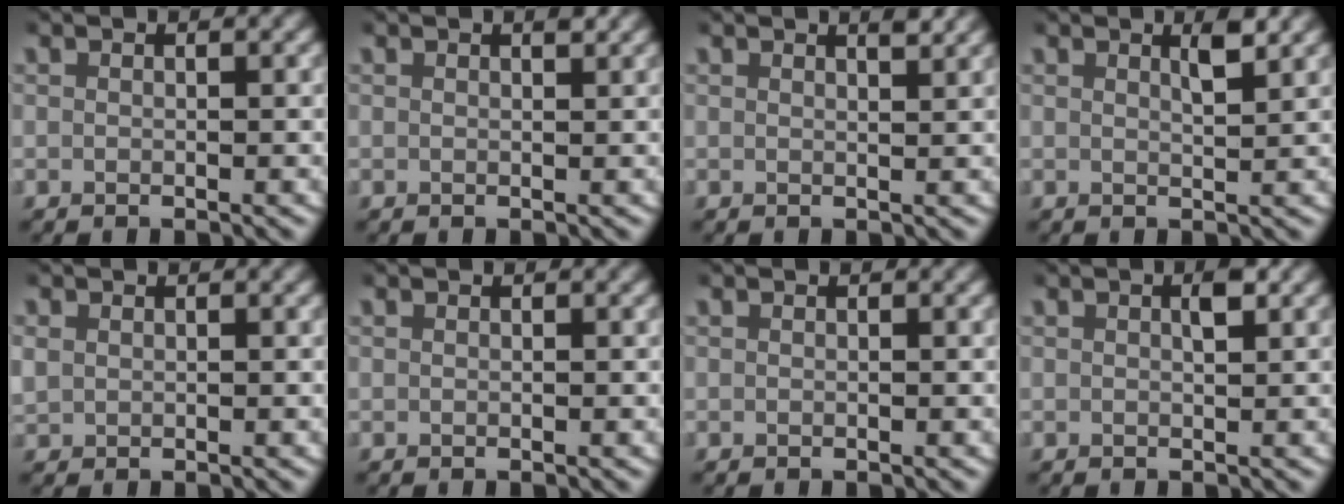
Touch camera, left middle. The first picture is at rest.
{"total": 0.7, "force": [0.6, 0.0, 0.4], "torque": [-0.001, 0.000, 0.007]}
{"total": 1.5, "force": [1.2, -0.1, 0.8], "torque": [-0.008, -0.002, 0.019]}
{"total": 2.0, "force": [1.3, 0.0, 1.5], "torque": [-0.023, -0.004, 0.023]}
{"total": 1.5, "force": [0.4, 1.3, 0.6], "torque": [-0.023, 0.001, 0.011]}
{"total": 0.0}
{"total": 0.0}
{"total": 1.4, "force": [0.6, 0.3, 1.3], "torque": [-0.018, 0.003, 0.007]}